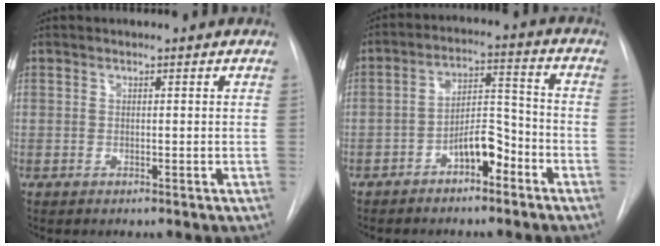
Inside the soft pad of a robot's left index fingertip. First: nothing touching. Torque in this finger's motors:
{"motor_torque": [0.13, 0.02, 0.15, 0.06]}